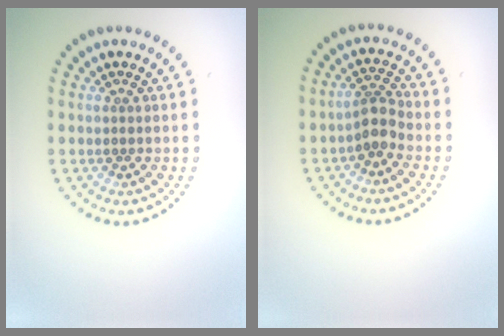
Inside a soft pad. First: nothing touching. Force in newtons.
{"total": 2.3, "press": 1.9, "slide": 1.3}